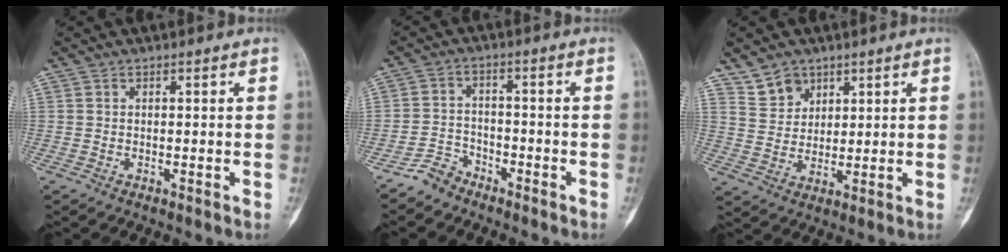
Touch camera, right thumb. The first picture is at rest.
{"total": 4.2, "force": [-3.6, 2.0, 0.4], "torque": [0.002, 0.023, -0.074]}
{"total": 5.8, "force": [4.1, 4.0, 1.0], "torque": [0.005, -0.028, 0.087]}